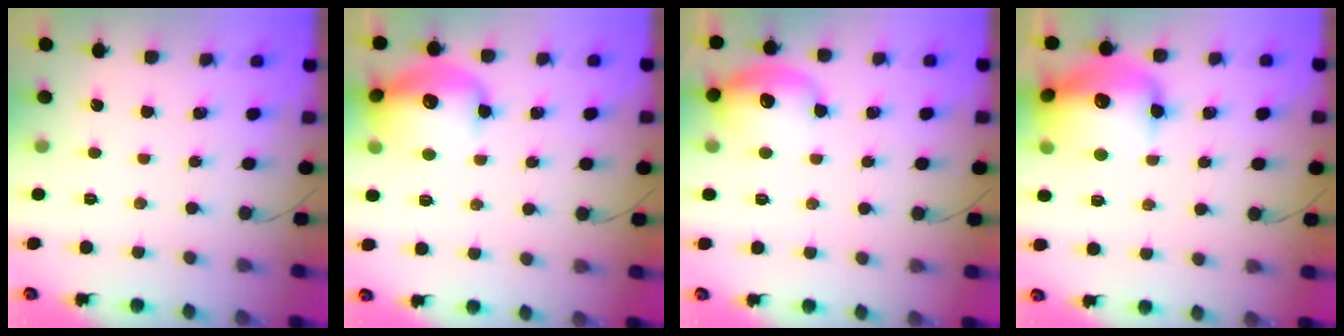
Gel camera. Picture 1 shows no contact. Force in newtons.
{"total": 15.6, "press": 15.4, "slide": 2.2}
{"total": 16.8, "press": 13.5, "slide": 10.0}
{"total": 18.5, "press": 18.3, "slide": 2.8}